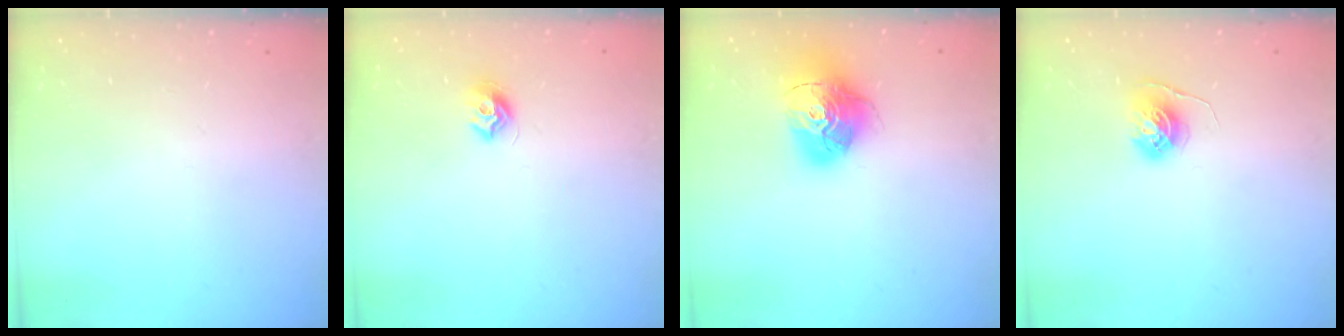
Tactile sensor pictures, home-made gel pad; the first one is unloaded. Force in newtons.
{"total": 7.9, "press": 7.9, "slide": 0.6}
{"total": 17.3, "press": 17.3, "slide": 1.6}
{"total": 6.1, "press": 6.0, "slide": 0.6}